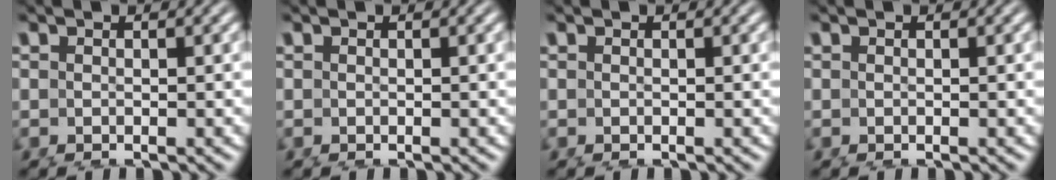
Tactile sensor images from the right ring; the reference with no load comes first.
{"total": 0.0}
{"total": 0.0}
{"total": 0.0}